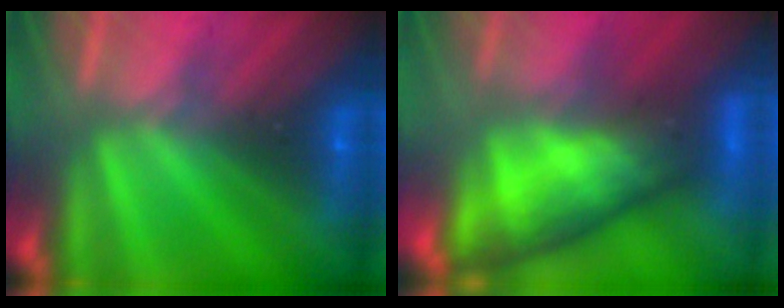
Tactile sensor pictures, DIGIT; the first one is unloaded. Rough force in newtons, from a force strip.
{"total": 8.0}